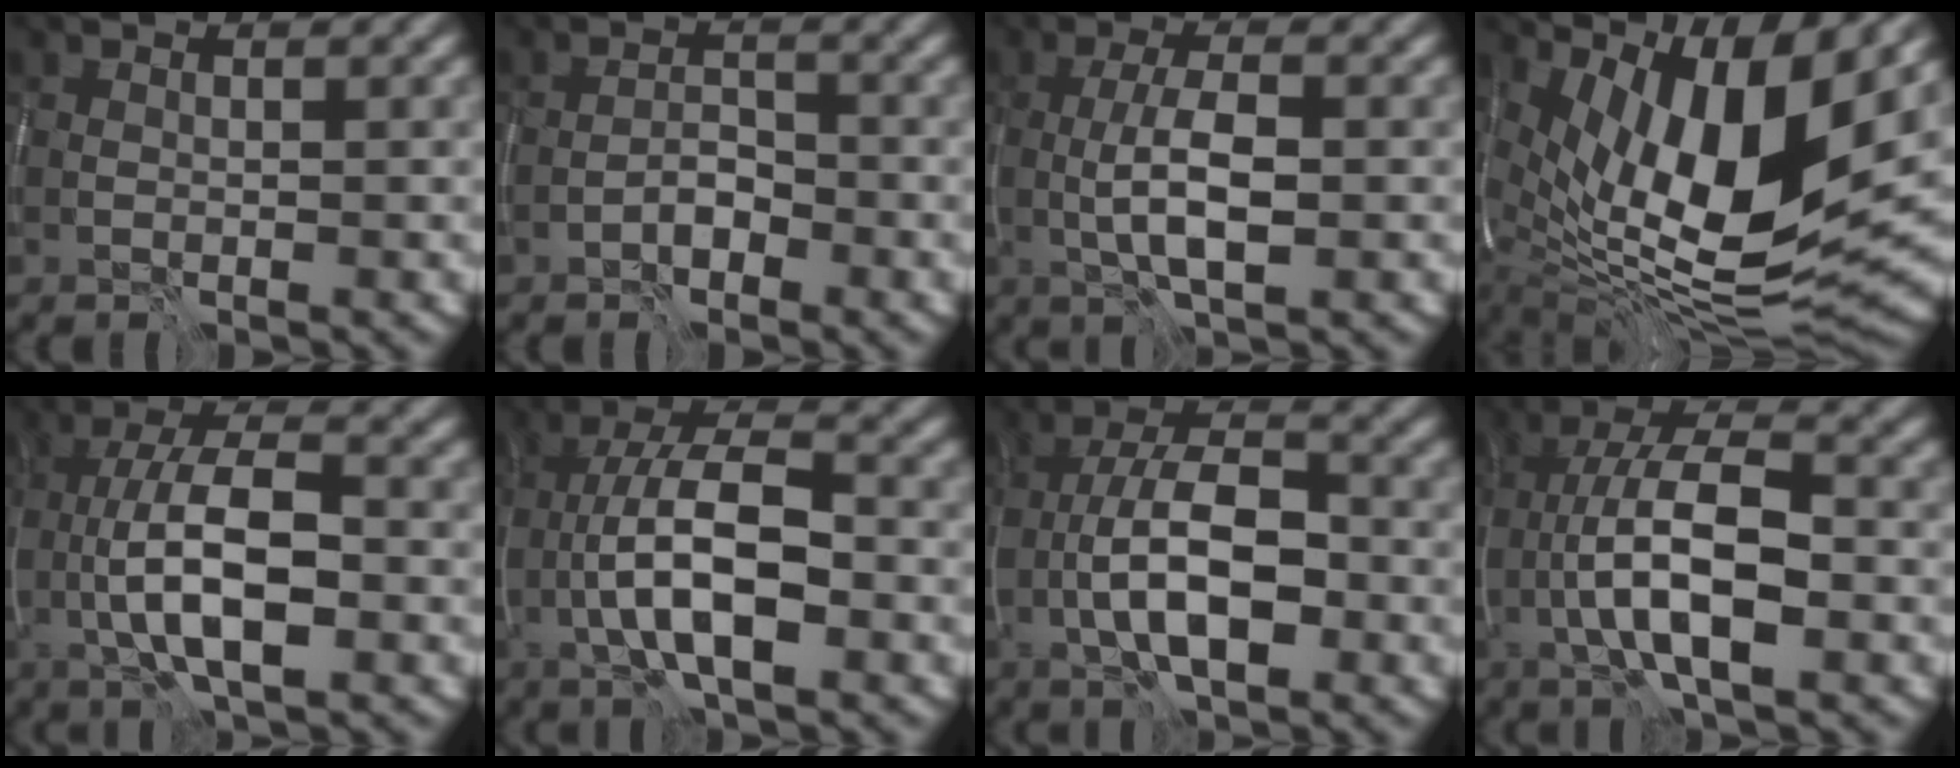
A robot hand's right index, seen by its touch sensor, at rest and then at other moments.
{"total": 1.9, "force": [-1.5, 0.7, 0.9], "torque": [-0.008, 0.007, -0.030]}
{"total": 4.4, "force": [-0.8, 1.3, 4.1], "torque": [-0.083, 0.001, -0.015]}
{"total": 12.7, "force": [3.9, 4.5, 11.2], "torque": [-0.195, -0.002, 0.070]}
{"total": 7.6, "force": [-1.5, 2.7, 6.9], "torque": [-0.127, 0.007, -0.029]}
{"total": 7.8, "force": [-2.2, 2.7, 7.0], "torque": [-0.122, 0.015, -0.044]}
{"total": 7.4, "force": [-2.5, 2.8, 6.3], "torque": [-0.106, 0.013, -0.050]}
{"total": 8.0, "force": [-2.1, 2.7, 7.3], "torque": [-0.129, 0.014, -0.041]}